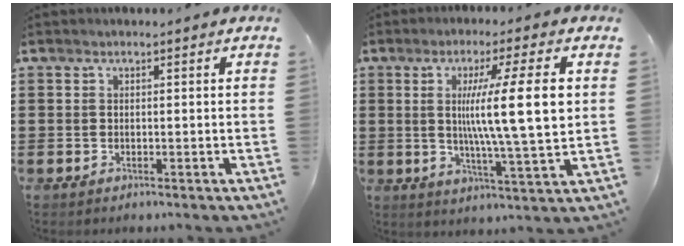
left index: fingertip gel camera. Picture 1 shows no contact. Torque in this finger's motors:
{"motor_torque": [2.14, 0.00, 0.79, 0.21]}